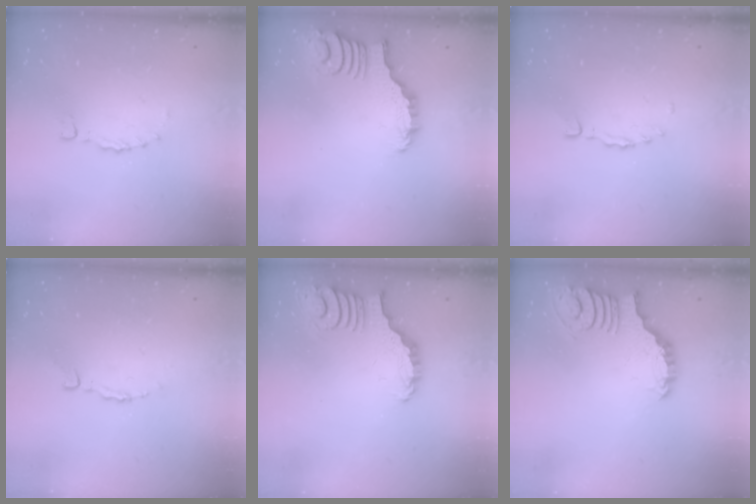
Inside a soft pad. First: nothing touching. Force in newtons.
{"total": 2.4, "press": 2.4, "slide": 0.2}
{"total": 1.1, "press": 1.1, "slide": 0.3}
{"total": 2.2, "press": 2.2, "slide": 0.2}
{"total": 3.3, "press": 3.3, "slide": 0.5}
{"total": 3.4, "press": 3.3, "slide": 0.4}